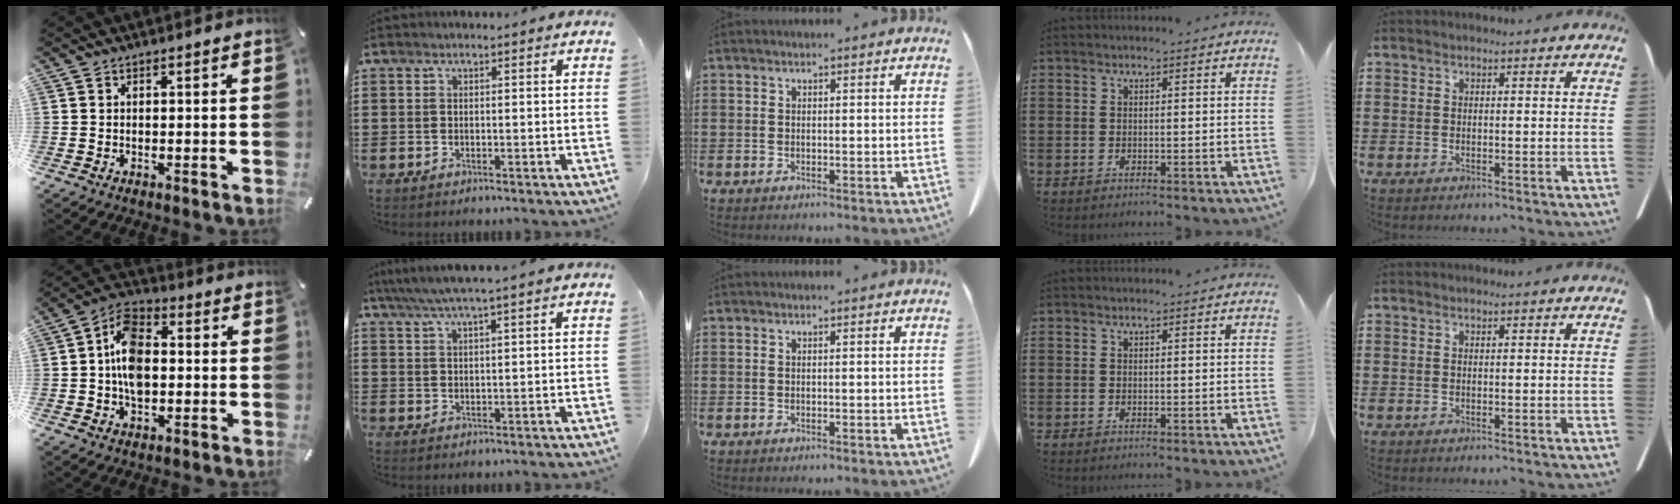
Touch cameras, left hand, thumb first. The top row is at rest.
{"thumb": {"total": 10.3, "force": [-0.7, 7.1, 7.5], "torque": [-0.151, 0.015, -0.012]}, "index": {"total": 3.9, "force": [3.1, -0.3, 2.3], "torque": [-0.051, -0.008, 0.055]}}